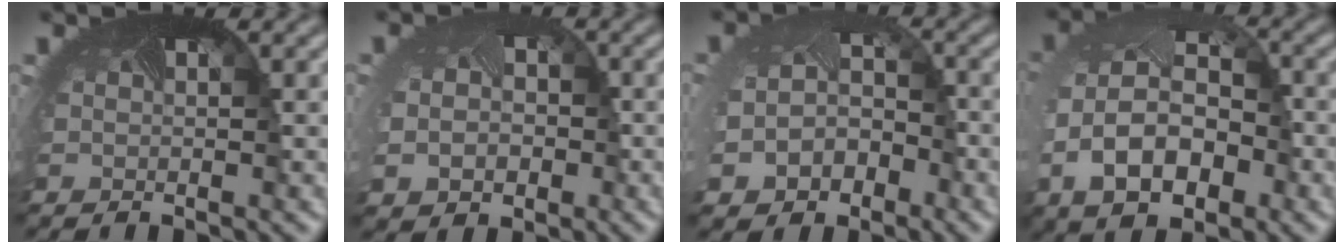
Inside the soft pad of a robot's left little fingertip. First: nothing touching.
{"total": 5.4, "force": [-1.0, 4.5, 2.8], "torque": [-0.054, -0.032, -0.005]}
{"total": 5.9, "force": [-2.6, 4.6, 2.6], "torque": [-0.061, -0.033, -0.029]}
{"total": 9.0, "force": [-2.0, 6.0, 6.4], "torque": [-0.152, -0.017, -0.039]}